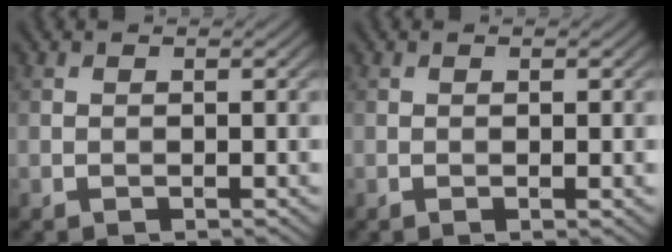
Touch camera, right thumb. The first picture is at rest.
{"total": 0.9, "force": [-0.1, 0.1, 0.9], "torque": [-0.015, -0.002, -0.002]}